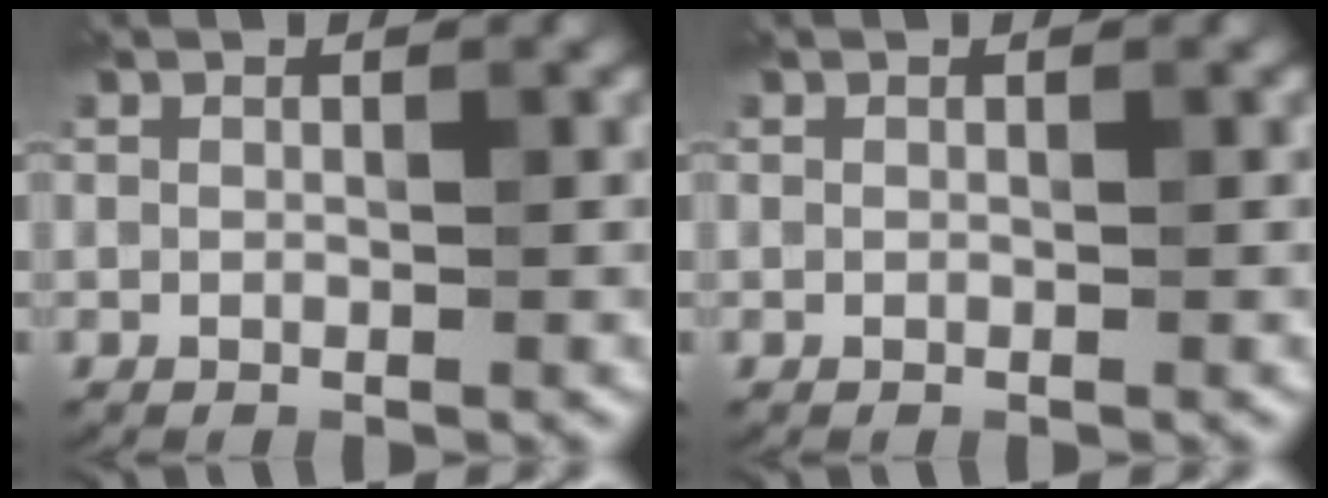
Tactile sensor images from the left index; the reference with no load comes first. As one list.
[{"total": 0.0}]